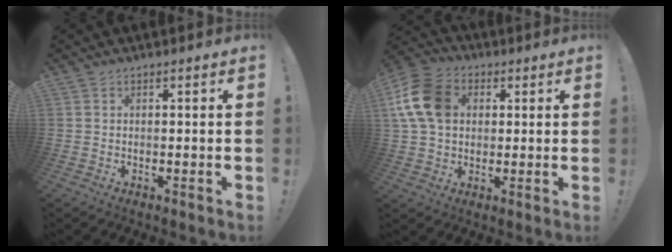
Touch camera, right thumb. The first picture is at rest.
{"total": 15.1, "force": [3.7, 11.5, 9.1], "torque": [-0.162, -0.002, 0.077]}